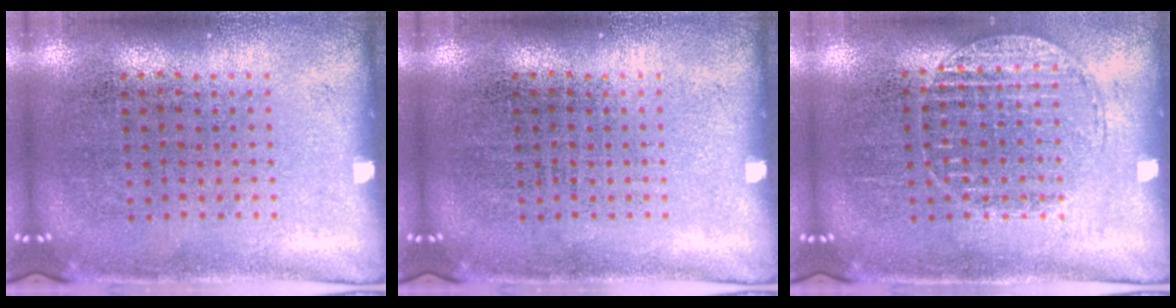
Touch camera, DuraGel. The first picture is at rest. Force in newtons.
{"total": 0.0}
{"total": 1.2, "press": 1.1, "slide": 0.4}